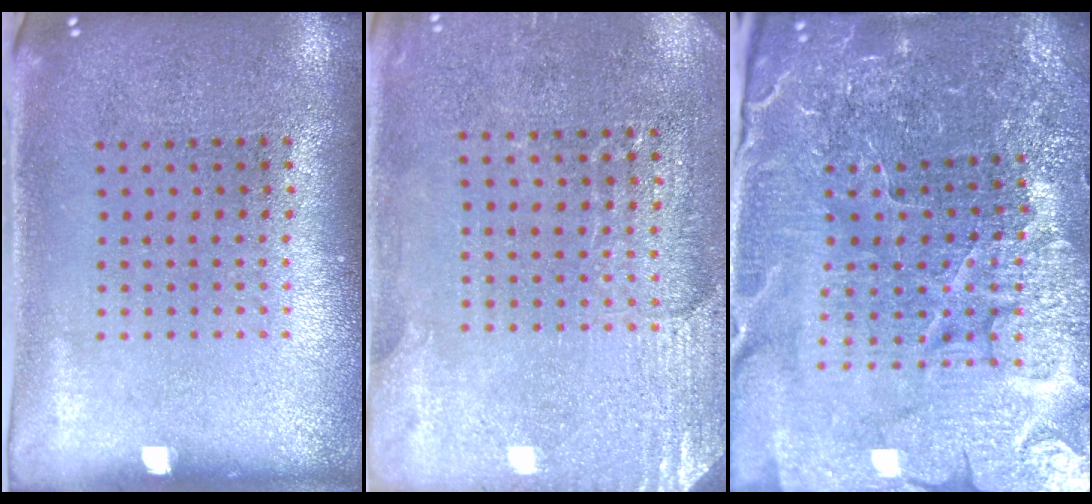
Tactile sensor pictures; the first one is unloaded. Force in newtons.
{"total": 2.8, "press": 2.7, "slide": 0.8}
{"total": 5.4, "press": 5.1, "slide": 1.8}